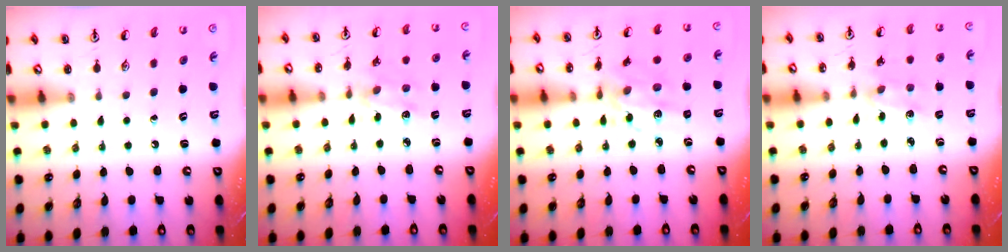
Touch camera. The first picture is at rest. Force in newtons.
{"total": 5.1, "press": 5.1, "slide": 0.3}
{"total": 9.5, "press": 9.5, "slide": 0.6}
{"total": 1.7, "press": 1.7, "slide": 0.3}